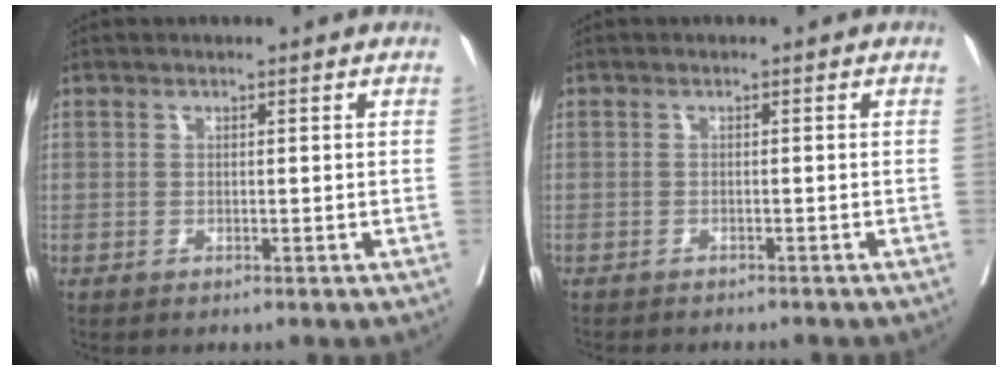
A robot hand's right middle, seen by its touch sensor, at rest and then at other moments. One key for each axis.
{"total": 5.5, "fx": -5.0, "fy": 1.2, "fz": 2.0, "tx": -0.023, "ty": -0.005, "tz": -0.064}